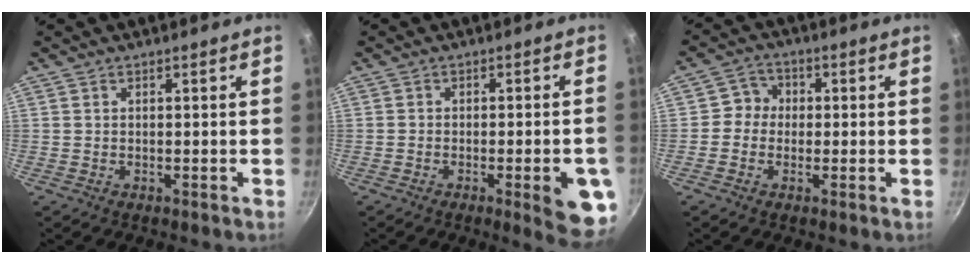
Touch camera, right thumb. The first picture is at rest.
{"total": 9.3, "force": [-3.2, 2.3, 8.4], "torque": [-0.081, 0.010, -0.038]}
{"total": 4.3, "force": [-0.2, 4.1, 1.4], "torque": [0.007, 0.011, -0.018]}